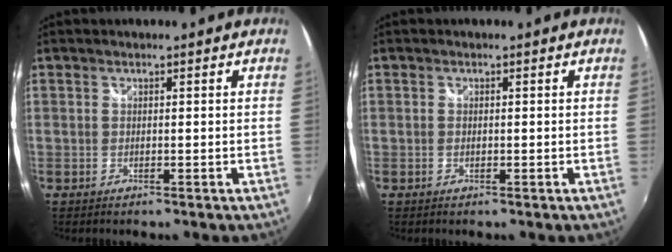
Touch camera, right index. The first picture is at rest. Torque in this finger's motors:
{"motor_torque": [-0.01, 0.12, -0.03, 0.00]}